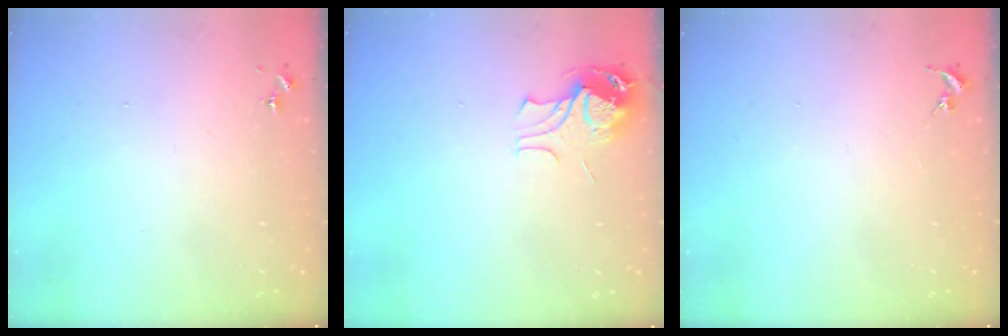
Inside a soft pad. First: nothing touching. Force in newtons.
{"total": 9.5, "press": 9.5, "slide": 1.1}
{"total": 0.0}